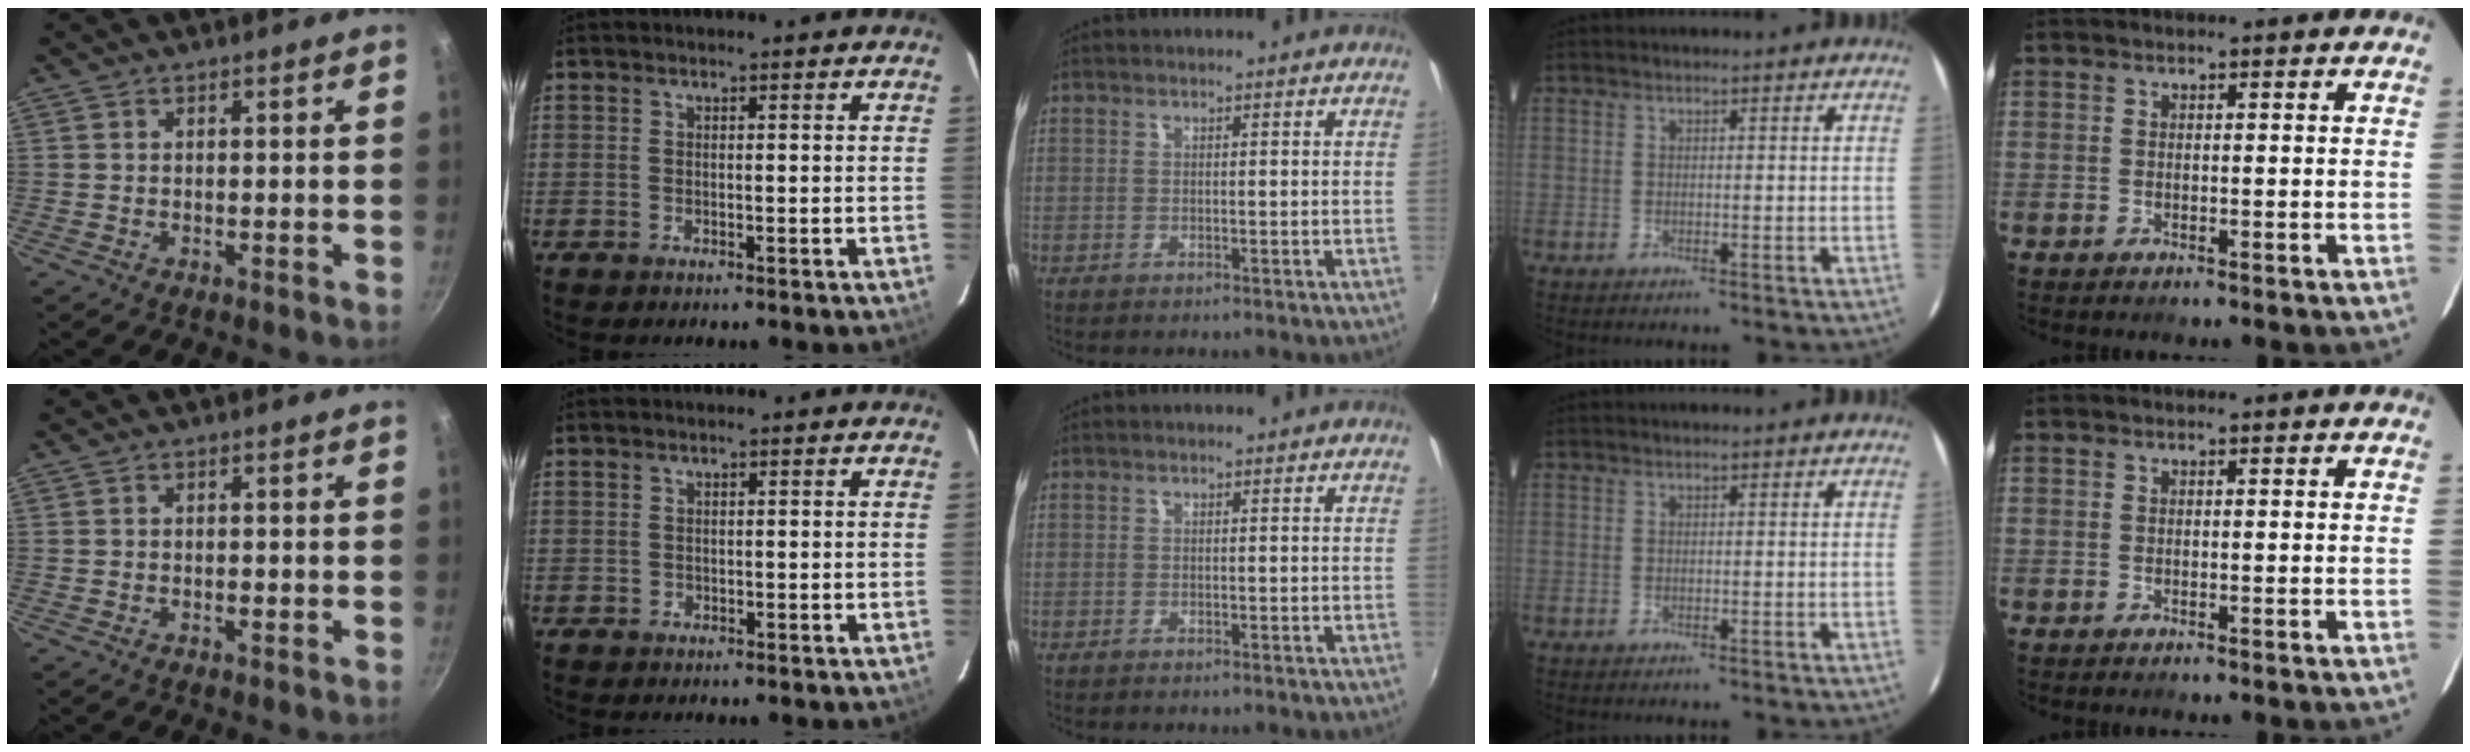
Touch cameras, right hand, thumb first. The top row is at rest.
{"thumb": {"total": 0.8, "force": [-0.3, 0.4, 0.6], "torque": [-0.009, 0.004, -0.007]}, "index": {"total": 0.6, "force": [-0.2, 0.6, 0.0], "torque": [0.003, 0.001, -0.001]}}